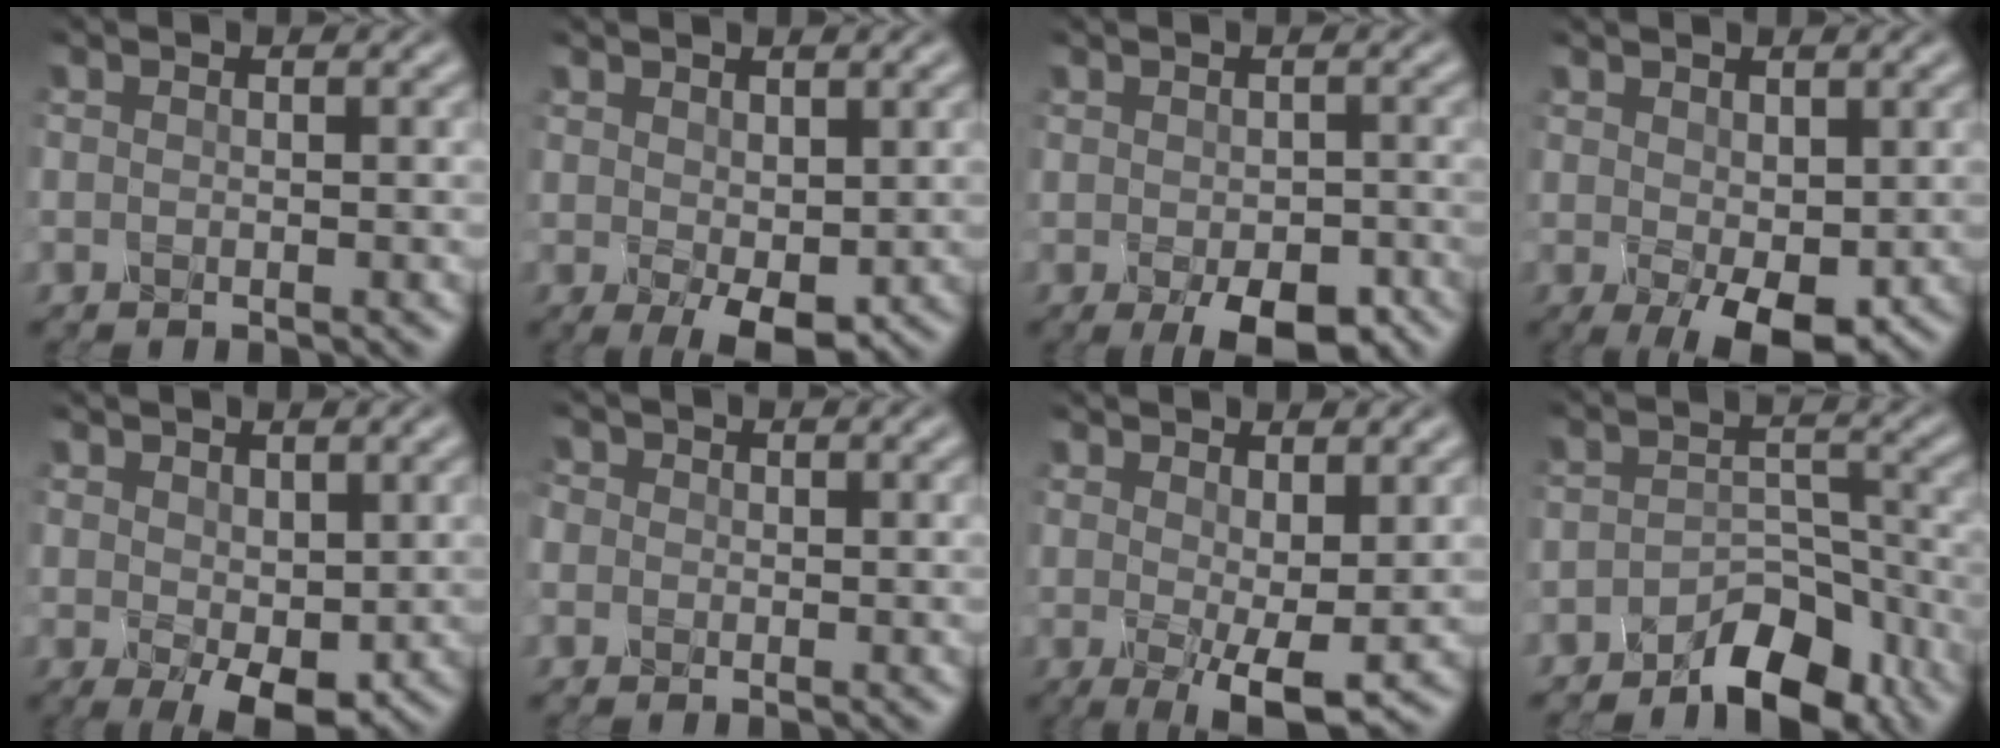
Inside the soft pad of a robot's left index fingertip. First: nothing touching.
{"total": 3.0, "force": [0.4, 1.6, 2.5], "torque": [-0.048, -0.011, 0.015]}
{"total": 4.8, "force": [-2.2, 2.4, 3.5], "torque": [-0.050, -0.015, -0.025]}
{"total": 4.1, "force": [-0.2, 2.1, 3.5], "torque": [-0.070, -0.009, 0.006]}
{"total": 3.8, "force": [0.4, 2.1, 3.1], "torque": [-0.063, -0.009, 0.015]}
{"total": 1.4, "force": [0.3, 1.4, 0.2], "torque": [-0.011, 0.004, -0.005]}
{"total": 5.1, "force": [0.5, 1.6, 4.8], "torque": [-0.088, -0.017, 0.016]}
{"total": 5.3, "force": [-4.3, 2.2, 2.3], "torque": [-0.025, 0.002, -0.074]}